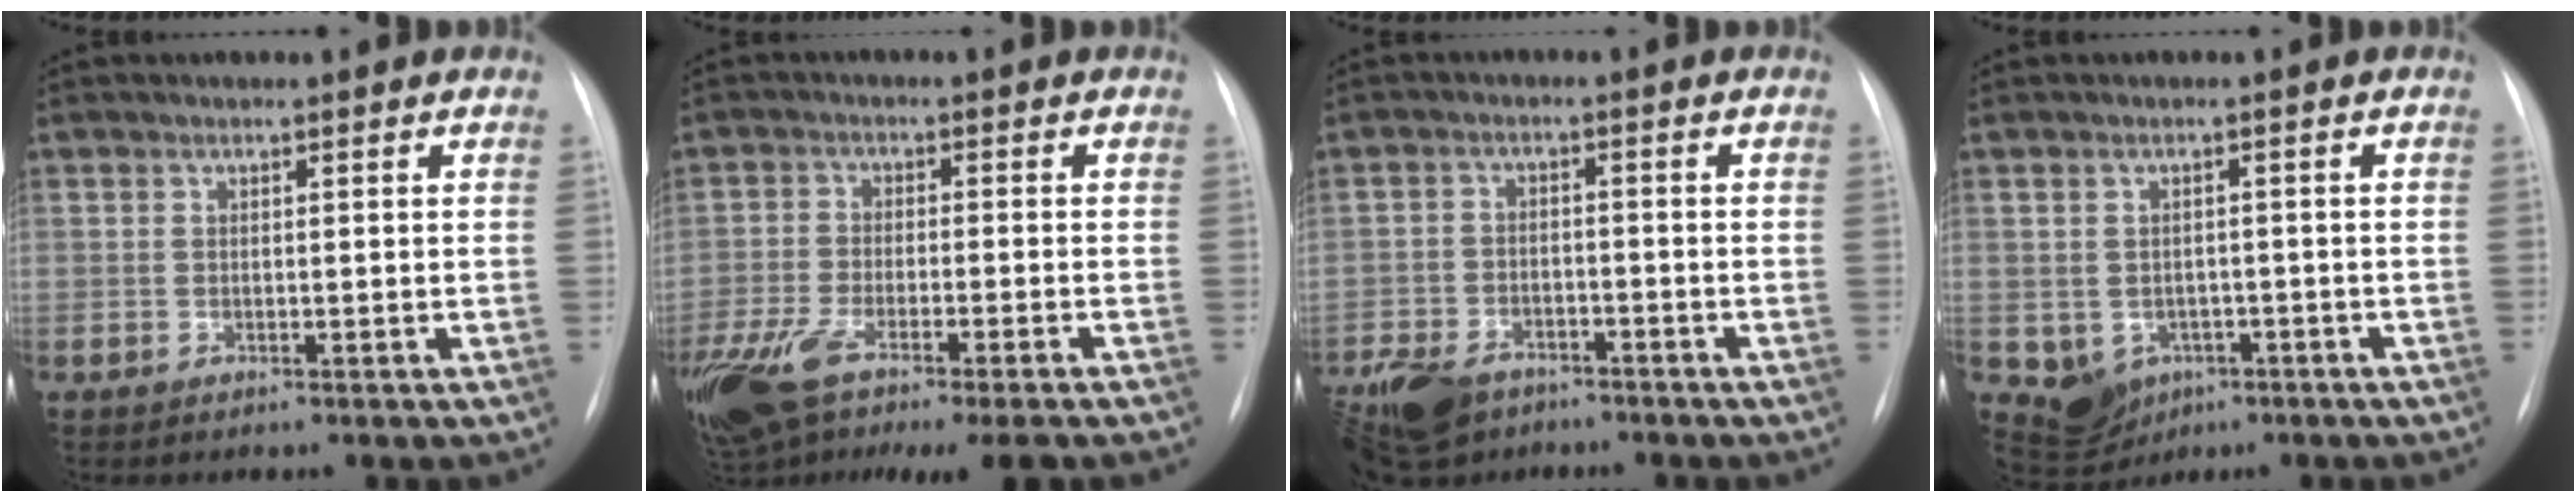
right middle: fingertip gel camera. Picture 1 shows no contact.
{"total": 17.3, "force": [-11.9, 3.7, 12.0], "torque": [-0.237, -0.028, -0.195]}
{"total": 10.8, "force": [-7.7, 6.0, 4.5], "torque": [-0.104, -0.010, -0.130]}
{"total": 5.5, "force": [-2.1, 4.8, 1.7], "torque": [-0.030, 0.008, -0.017]}